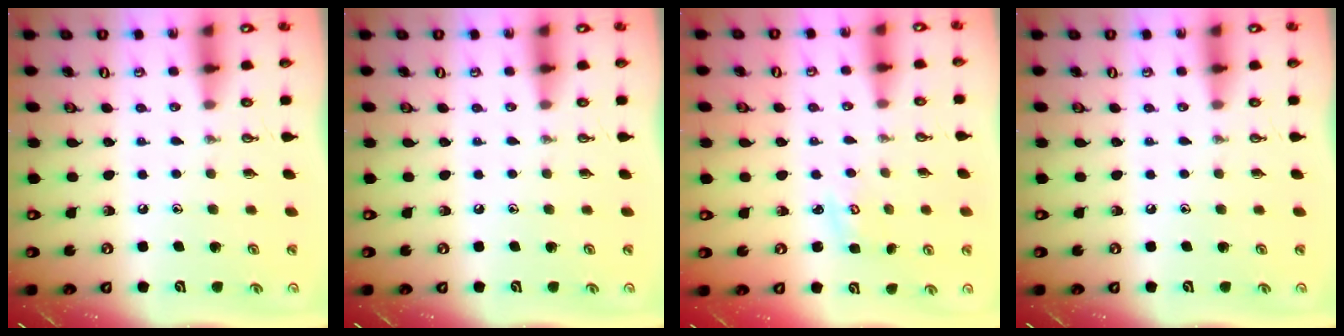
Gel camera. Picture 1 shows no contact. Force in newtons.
{"total": 0.0}
{"total": 2.7, "press": 2.7, "slide": 0.3}
{"total": 0.0}